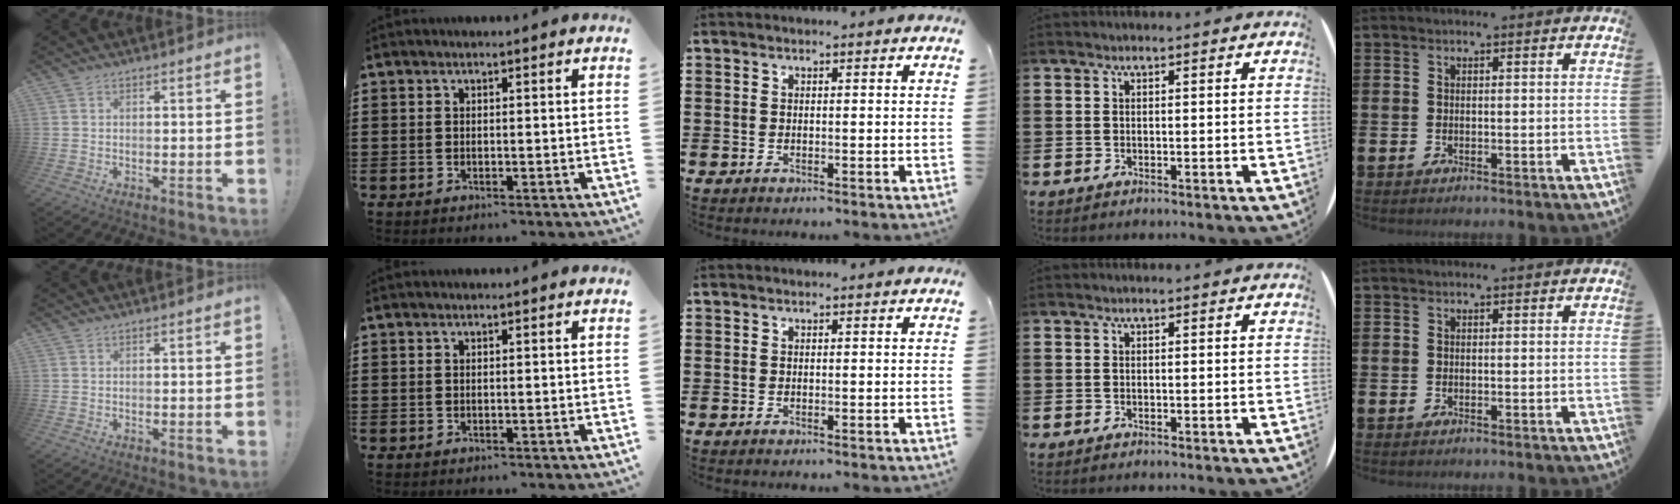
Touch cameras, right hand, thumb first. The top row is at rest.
{}